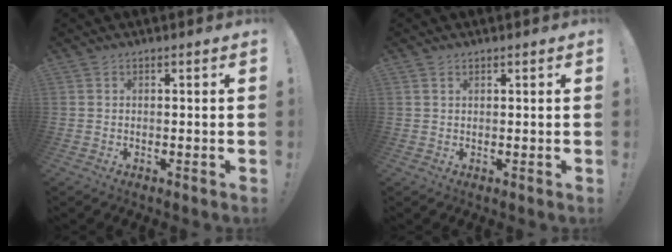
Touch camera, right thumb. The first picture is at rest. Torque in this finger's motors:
{"motor_torque": [-0.28, -0.13, -0.20, 0.10, 0.07]}